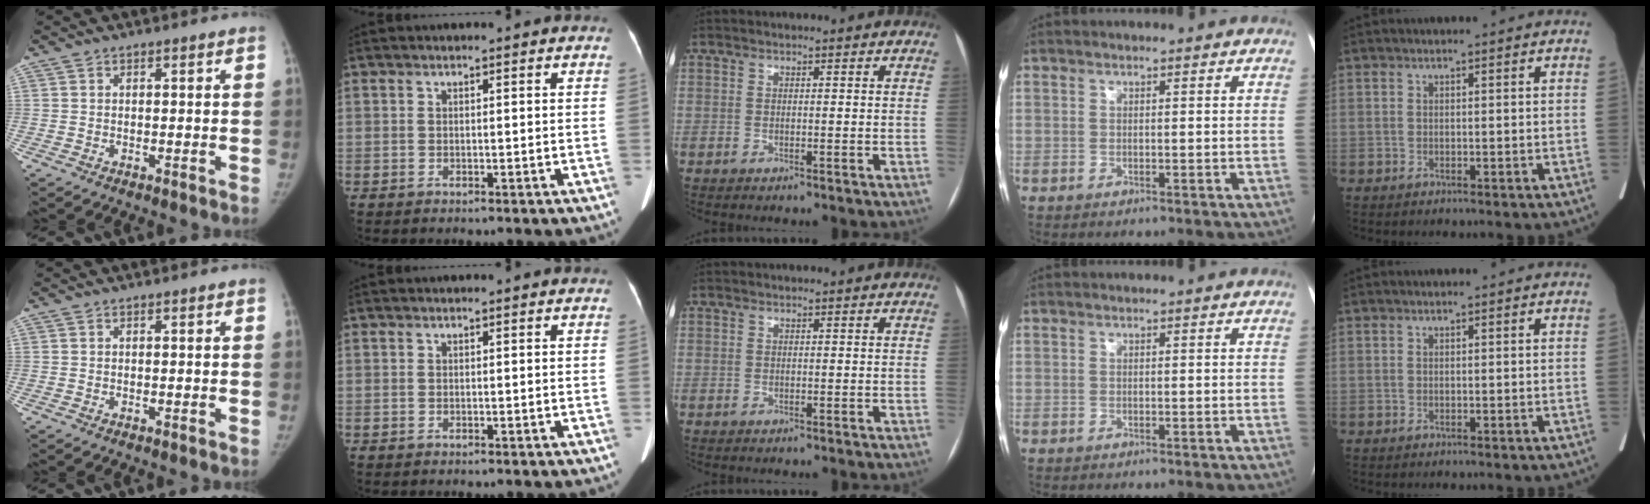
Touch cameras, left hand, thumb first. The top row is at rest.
{}